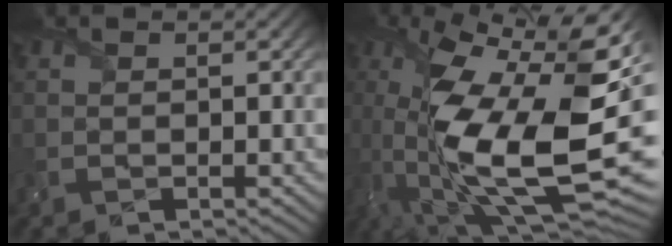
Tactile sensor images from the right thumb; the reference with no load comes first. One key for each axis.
{"total": 18.8, "fx": -0.8, "fy": 7.3, "fz": 17.3, "tx": -0.325, "ty": -0.015, "tz": -0.017}